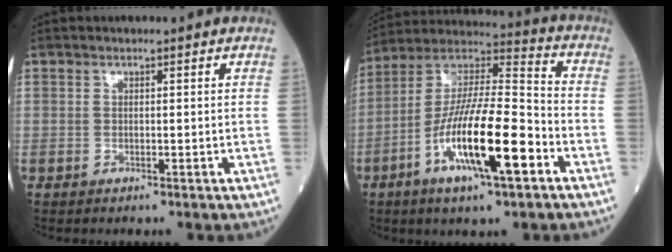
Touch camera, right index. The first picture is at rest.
{"total": 17.9, "force": [-6.8, 2.9, 16.3], "torque": [-0.308, -0.005, -0.121]}